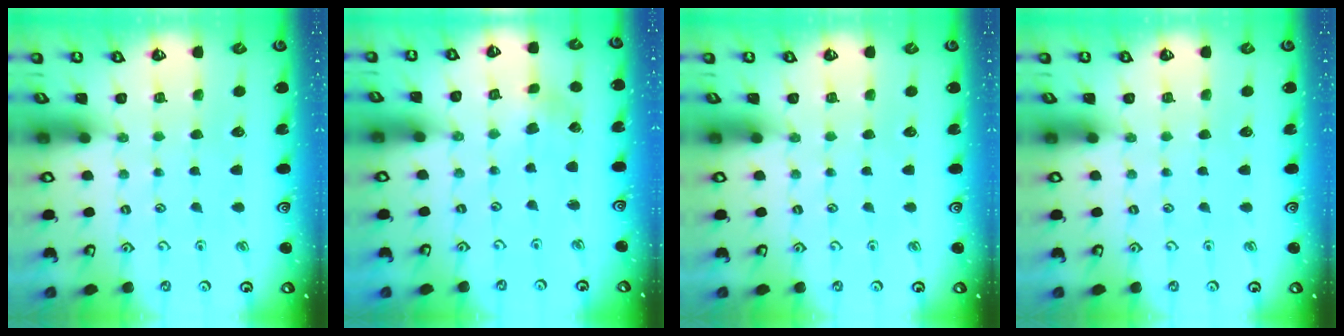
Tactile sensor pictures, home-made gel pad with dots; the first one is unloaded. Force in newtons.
{"total": 2.0, "press": 2.0, "slide": 0.4}
{"total": 0.0}
{"total": 0.0}